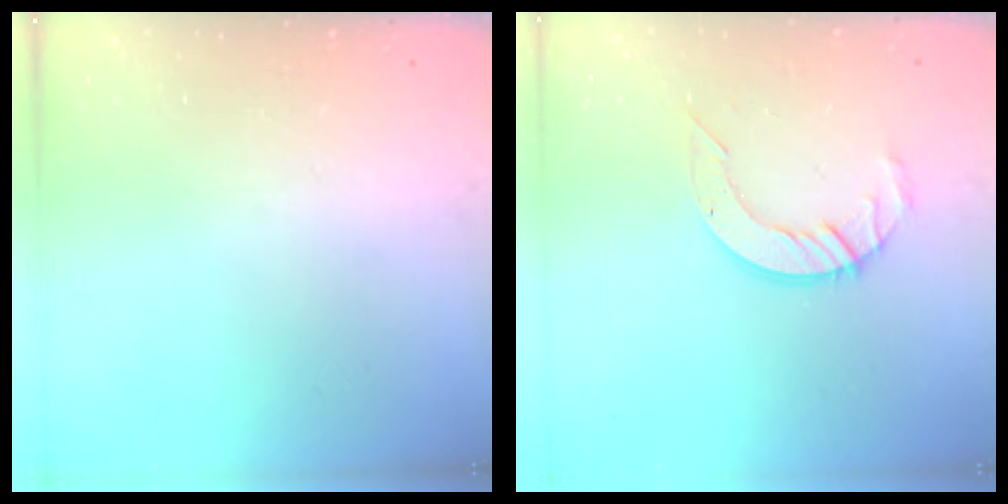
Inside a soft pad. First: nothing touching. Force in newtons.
{"total": 8.7, "press": 8.6, "slide": 0.8}